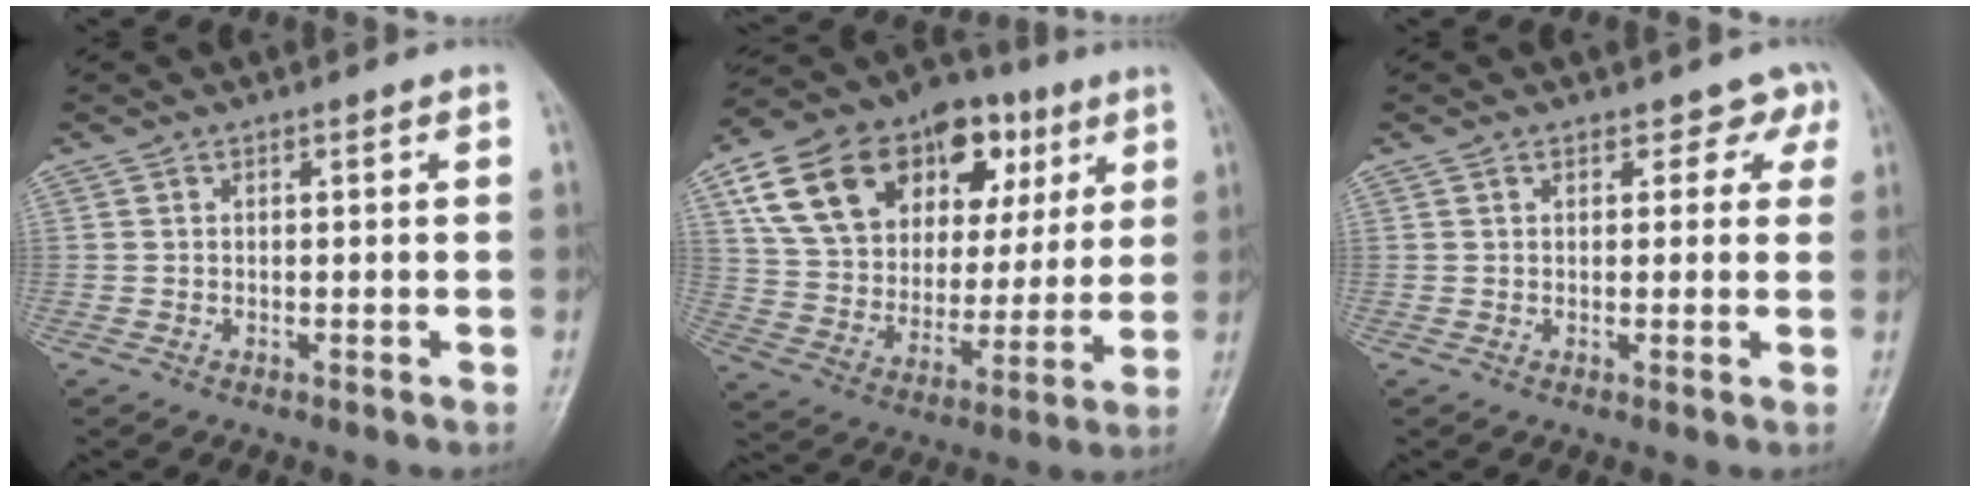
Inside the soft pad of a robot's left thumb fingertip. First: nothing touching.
{"total": 26.7, "force": [11.3, 16.7, 17.5], "torque": [-0.259, 0.014, 0.190]}
{"total": 3.0, "force": [1.9, 2.1, 0.9], "torque": [0.020, -0.005, 0.018]}